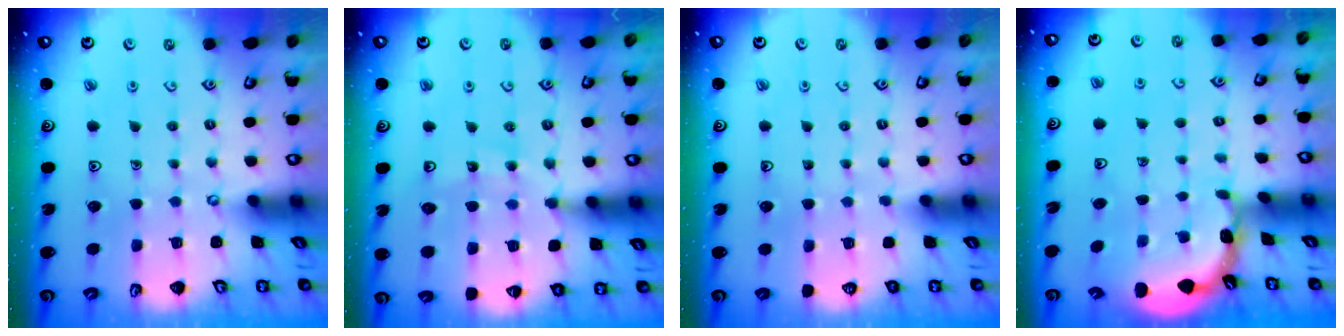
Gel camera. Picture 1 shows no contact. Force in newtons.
{"total": 12.1, "press": 11.6, "slide": 3.5}
{"total": 0.0}
{"total": 1.8, "press": 1.8, "slide": 0.1}